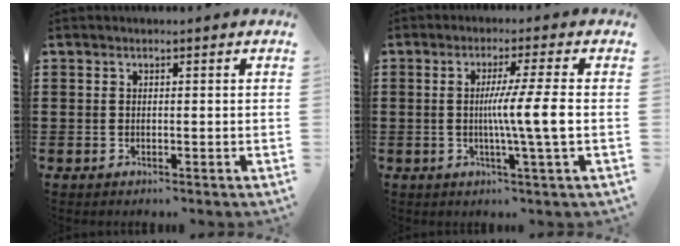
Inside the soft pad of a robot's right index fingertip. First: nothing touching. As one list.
[{"total": 7.4, "force": [-0.4, -0.7, 7.3], "torque": [-0.130, -0.009, -0.013]}]